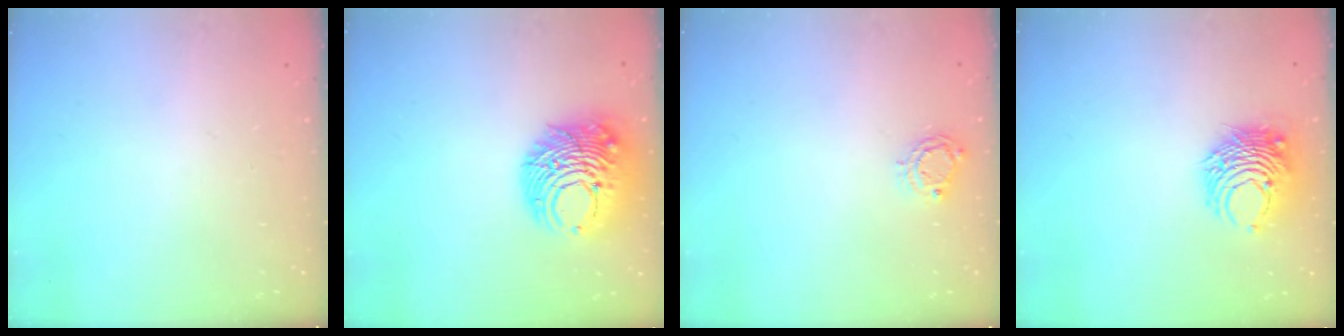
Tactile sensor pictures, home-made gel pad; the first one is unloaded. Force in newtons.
{"total": 14.1, "press": 13.9, "slide": 1.9}
{"total": 4.8, "press": 4.8, "slide": 0.2}
{"total": 8.4, "press": 8.4, "slide": 0.5}